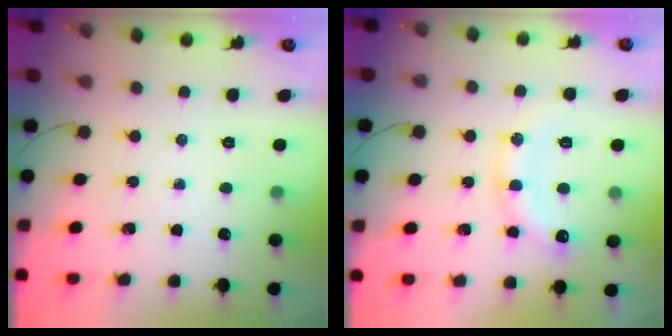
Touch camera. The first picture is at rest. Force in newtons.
{"total": 13.5, "press": 13.5, "slide": 0.7}